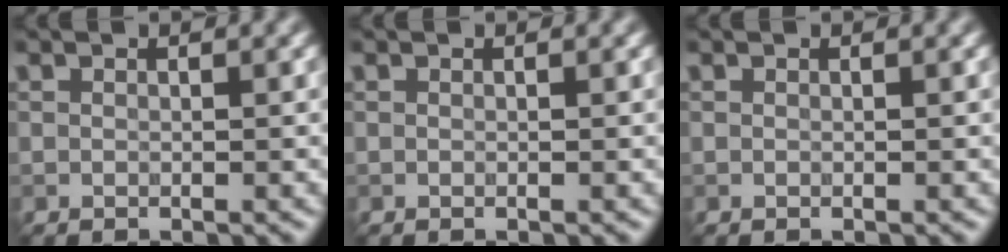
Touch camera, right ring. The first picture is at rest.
{"total": 0.0}
{"total": 0.0}